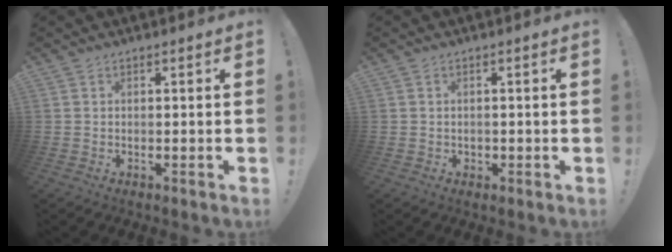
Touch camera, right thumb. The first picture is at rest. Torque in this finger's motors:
{"motor_torque": [0.03, 0.09, -0.20, -0.07, -0.01]}